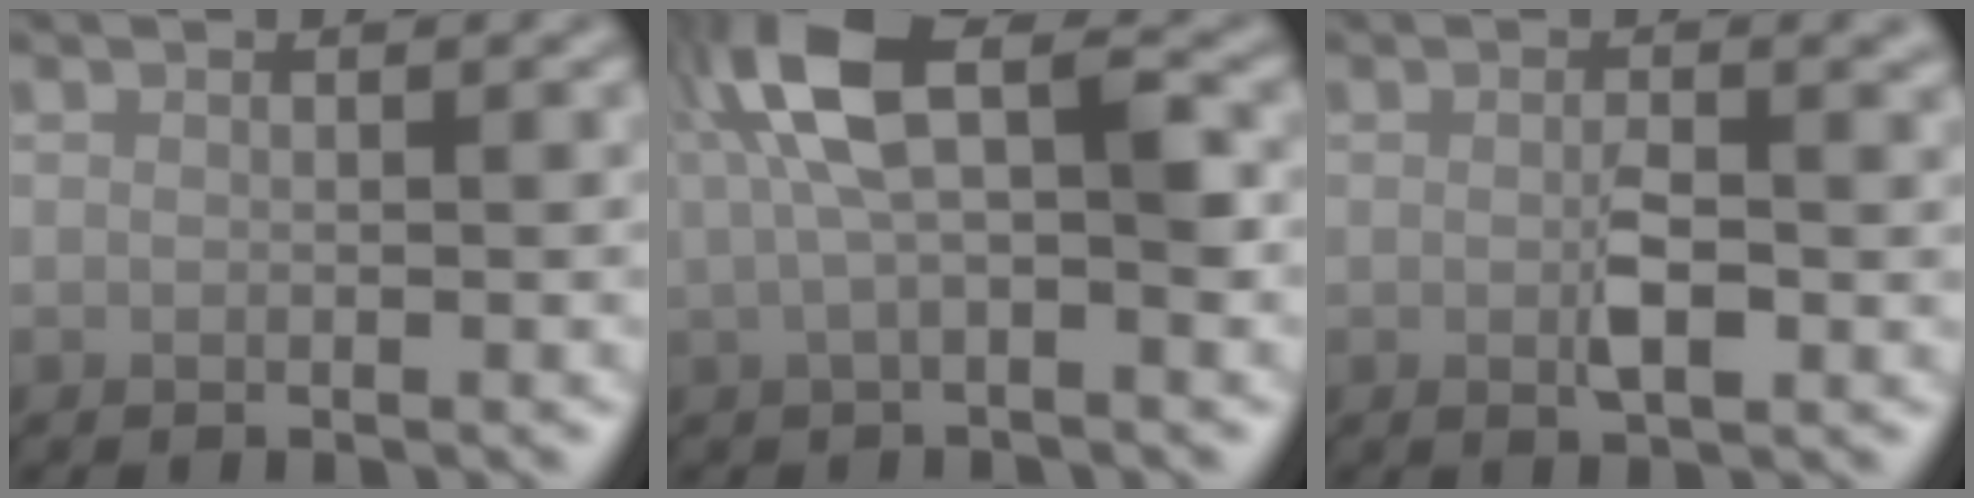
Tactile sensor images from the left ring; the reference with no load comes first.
{"total": 7.7, "force": [1.5, 3.2, 6.9], "torque": [-0.134, 0.020, 0.017]}
{"total": 2.9, "force": [-0.1, 1.0, 2.7], "torque": [-0.048, -0.005, -0.001]}